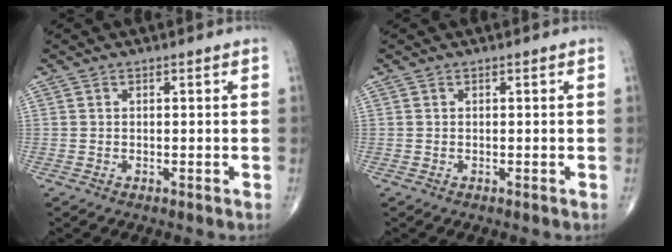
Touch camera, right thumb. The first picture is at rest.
{"total": 0.0}